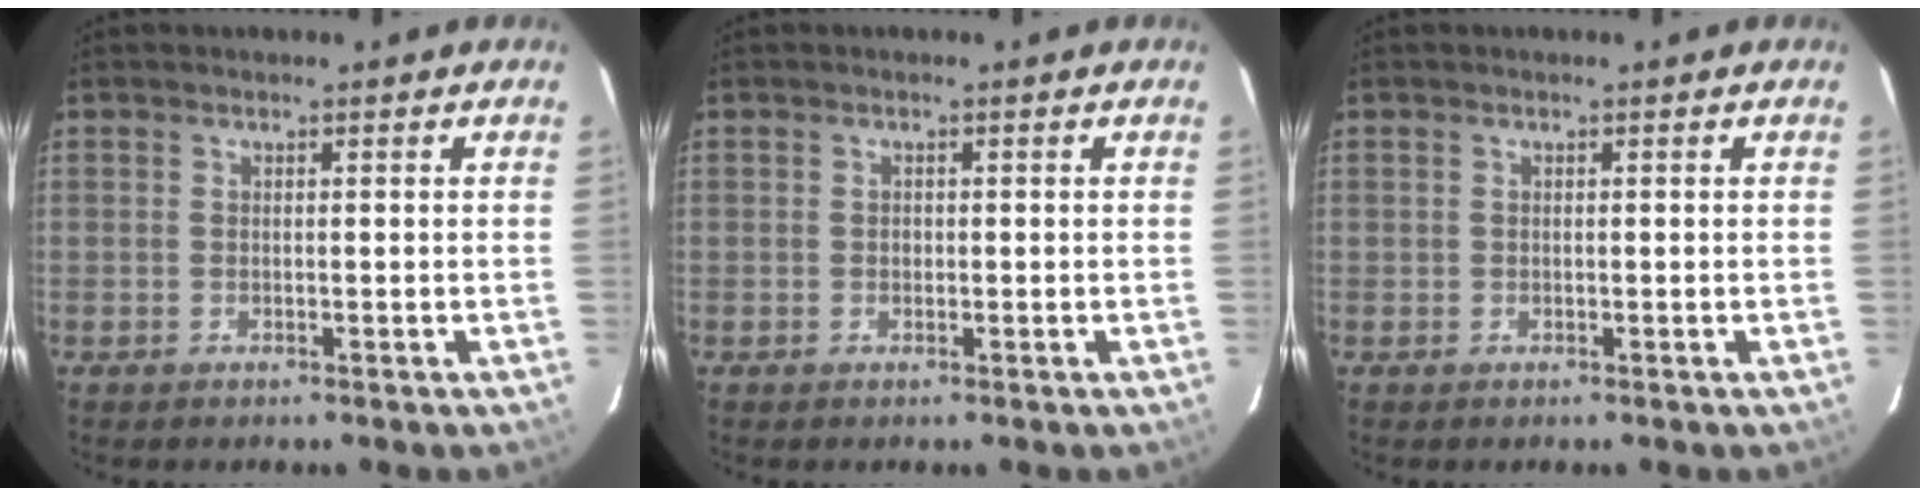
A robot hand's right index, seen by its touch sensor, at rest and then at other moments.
{"total": 0.7, "force": [-0.1, 0.6, 0.2], "torque": [-0.001, 0.001, -0.002]}
{"total": 0.0}